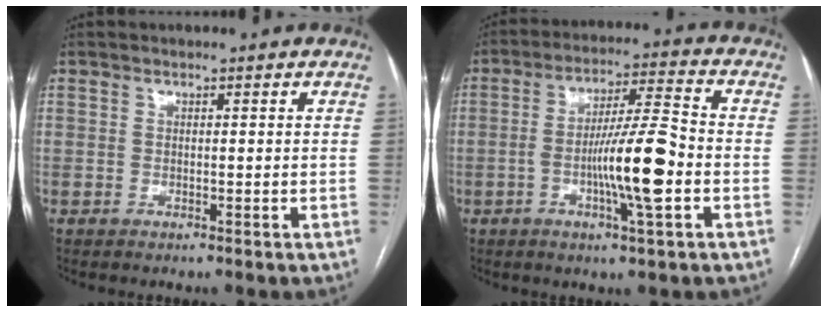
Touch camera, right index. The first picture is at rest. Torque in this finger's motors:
{"motor_torque": [1.64, -0.44, 0.87, 0.20]}